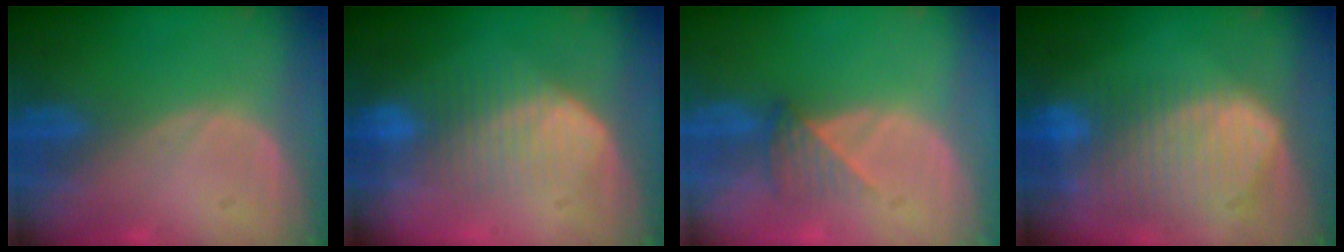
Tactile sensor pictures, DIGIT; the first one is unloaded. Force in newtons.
{"total": 6.7, "press": 6.5, "slide": 1.4}
{"total": 3.2, "press": 3.0, "slide": 1.1}
{"total": 10.5, "press": 9.1, "slide": 5.3}